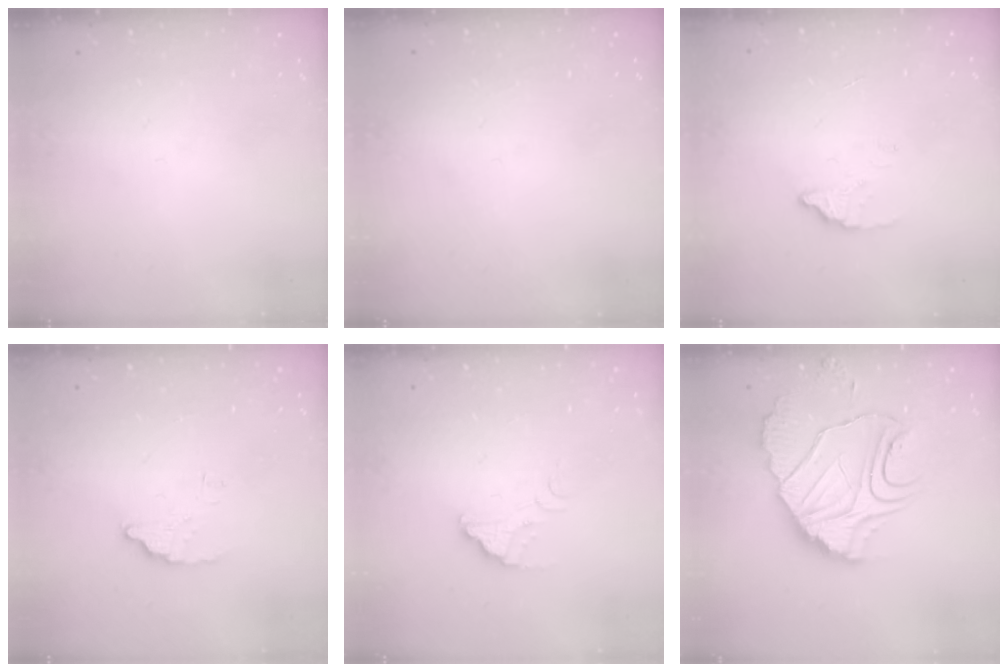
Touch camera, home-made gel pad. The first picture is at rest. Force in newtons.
{"total": 2.3, "press": 2.3, "slide": 0.1}
{"total": 1.9, "press": 1.9, "slide": 0.0}
{"total": 3.5, "press": 3.5, "slide": 0.2}
{"total": 3.0, "press": 3.0, "slide": 0.1}
{"total": 13.2, "press": 13.2, "slide": 1.1}